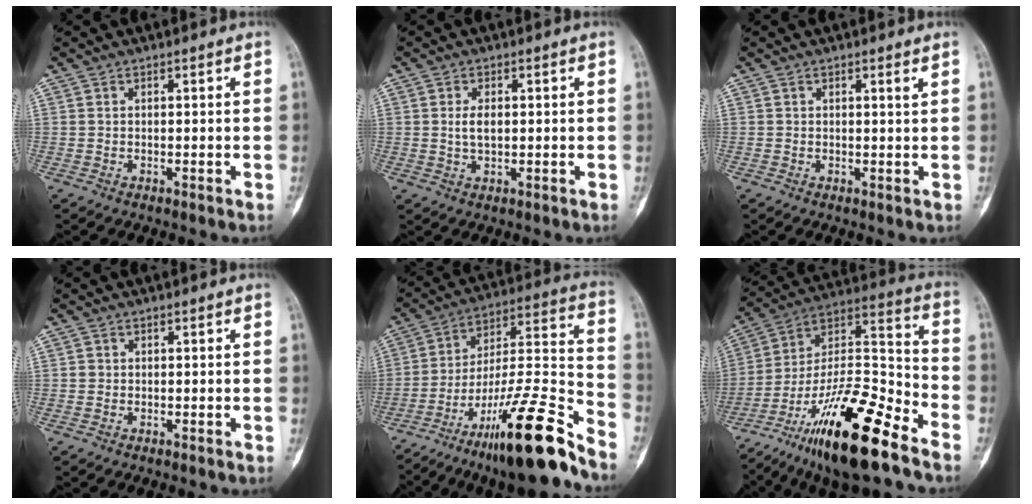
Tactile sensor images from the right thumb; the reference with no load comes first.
{"total": 3.1, "force": [0.3, 1.5, 2.6], "torque": [-0.045, -0.001, 0.006]}
{"total": 0.9, "force": [0.5, 0.0, 0.8], "torque": [-0.009, -0.003, 0.005]}
{"total": 0.7, "force": [-0.1, 0.7, 0.1], "torque": [0.002, 0.004, -0.001]}
{"total": 23.5, "force": [-16.5, 3.1, 16.5], "torque": [-0.253, 0.086, -0.273]}
{"total": 24.4, "force": [-15.9, 5.7, 17.7], "torque": [-0.319, 0.074, -0.274]}